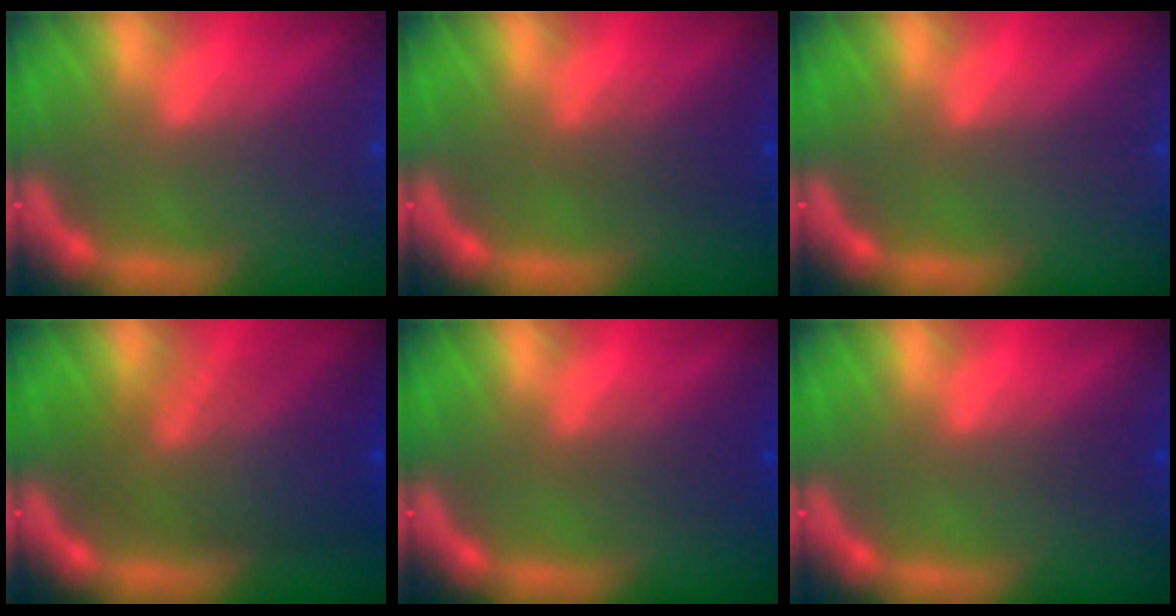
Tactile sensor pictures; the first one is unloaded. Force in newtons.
{"total": 2.5}
{"total": 0.0}
{"total": 8.5}
{"total": 2.5}
{"total": 0.9}